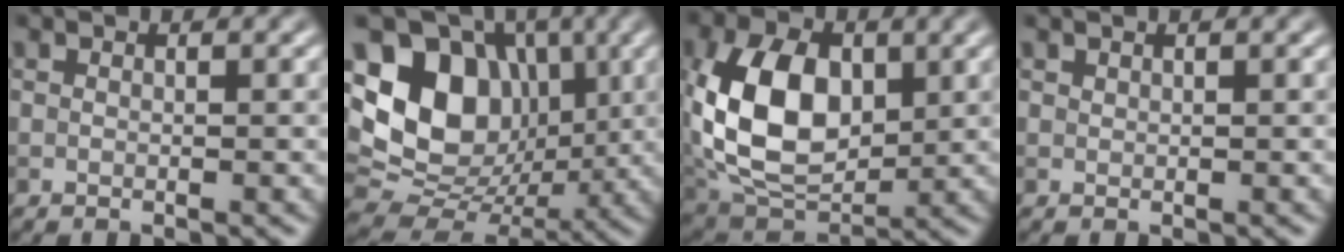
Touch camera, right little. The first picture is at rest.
{"total": 11.8, "force": [2.1, 9.3, 6.9], "torque": [-0.129, -0.002, 0.027]}
{"total": 11.1, "force": [0.9, 7.3, 8.3], "torque": [-0.178, 0.000, 0.016]}
{"total": 0.0}